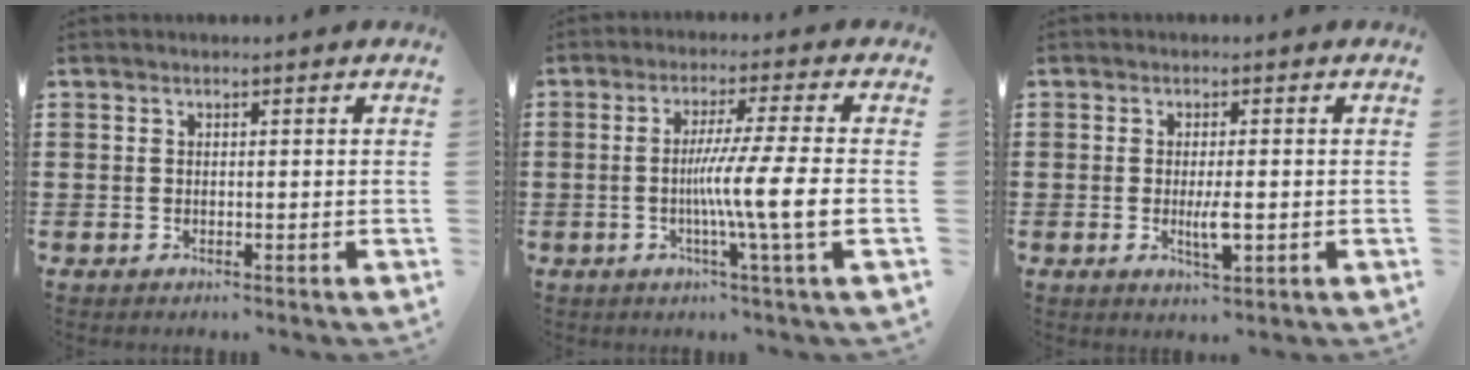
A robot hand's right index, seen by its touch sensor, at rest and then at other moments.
{"total": 9.3, "force": [-1.6, -1.0, 9.2], "torque": [-0.159, -0.014, -0.032]}
{"total": 3.7, "force": [-0.7, 0.9, 3.5], "torque": [-0.068, -0.001, -0.014]}